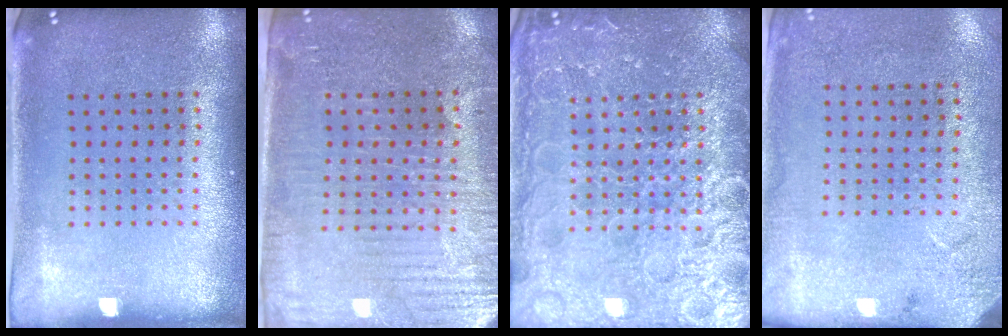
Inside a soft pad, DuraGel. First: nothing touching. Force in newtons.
{"total": 3.7, "press": 3.5, "slide": 1.4}
{"total": 6.5, "press": 6.5, "slide": 0.7}
{"total": 2.8, "press": 2.2, "slide": 1.6}